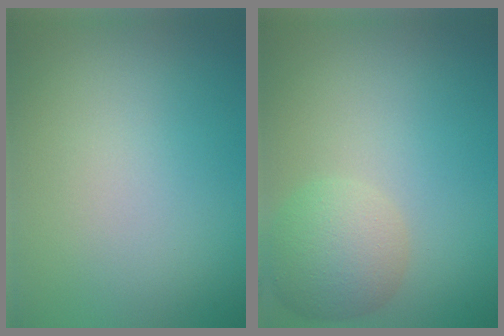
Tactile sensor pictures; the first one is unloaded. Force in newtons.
{"total": 4.5, "press": 4.5, "slide": 0.1}